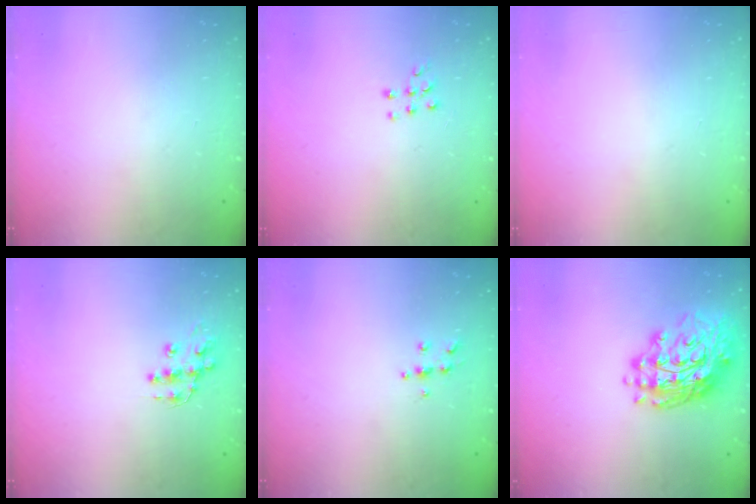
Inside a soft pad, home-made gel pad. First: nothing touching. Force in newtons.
{"total": 5.6, "press": 5.6, "slide": 0.8}
{"total": 0.0}
{"total": 10.8, "press": 10.7, "slide": 0.8}
{"total": 5.5, "press": 5.4, "slide": 0.6}
{"total": 17.0, "press": 16.9, "slide": 2.2}